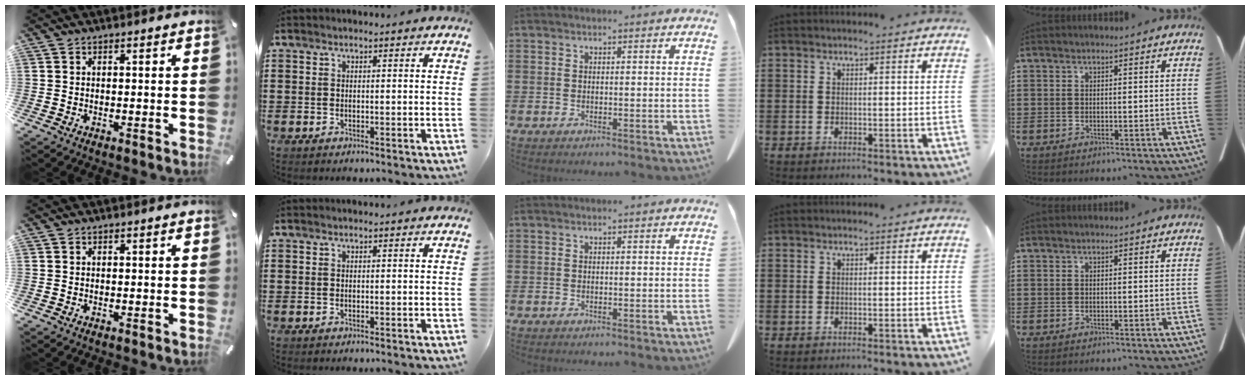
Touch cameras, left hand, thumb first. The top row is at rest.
{}